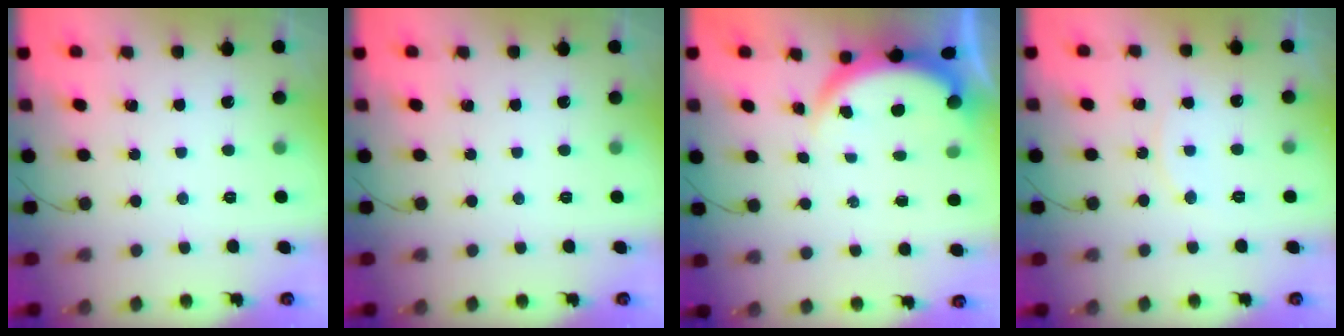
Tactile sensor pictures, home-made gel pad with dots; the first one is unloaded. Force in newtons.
{"total": 0.0}
{"total": 3.8, "press": 3.8, "slide": 0.1}
{"total": 5.2, "press": 5.2, "slide": 0.2}